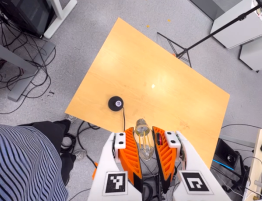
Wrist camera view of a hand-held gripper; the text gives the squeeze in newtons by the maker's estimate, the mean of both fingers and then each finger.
{"total": 21.5, "left": 25.3, "right": 17.6}